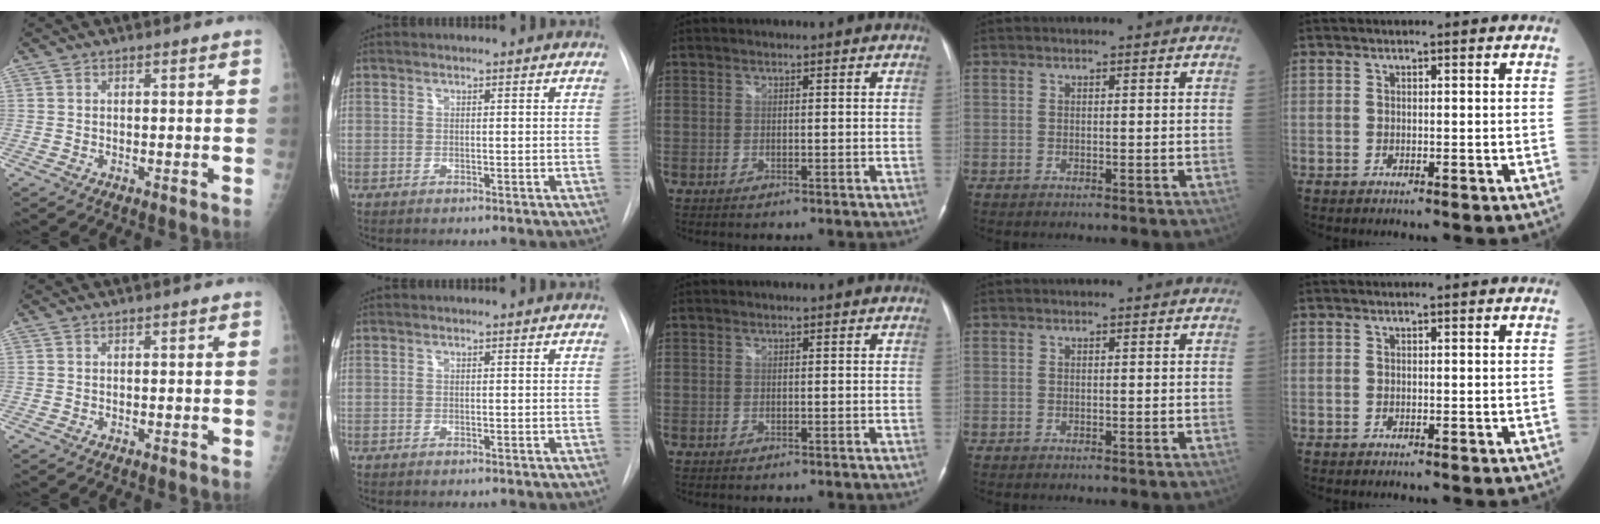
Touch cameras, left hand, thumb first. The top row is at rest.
{}